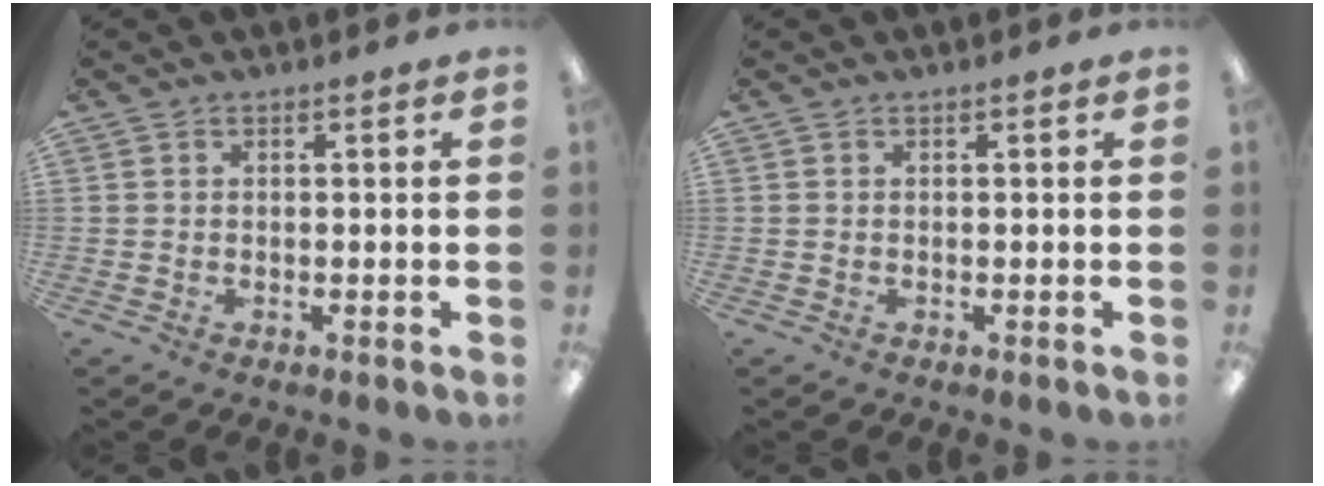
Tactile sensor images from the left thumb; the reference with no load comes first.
{"total": 0.0}